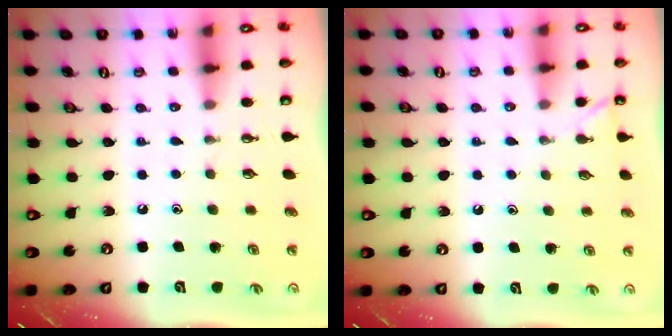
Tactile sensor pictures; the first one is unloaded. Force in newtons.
{"total": 2.2, "press": 2.2, "slide": 0.3}